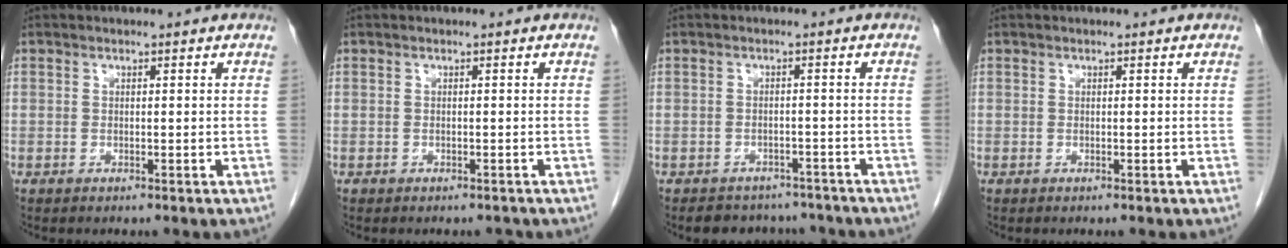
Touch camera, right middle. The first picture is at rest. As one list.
[{"total": 1.1, "force": [-0.9, 0.6, 0.1], "torque": [-0.002, 0.002, -0.014]}, {"total": 7.3, "force": [-6.5, 3.3, 0.8], "torque": [-0.002, 0.010, -0.076]}, {"total": 0.0}]